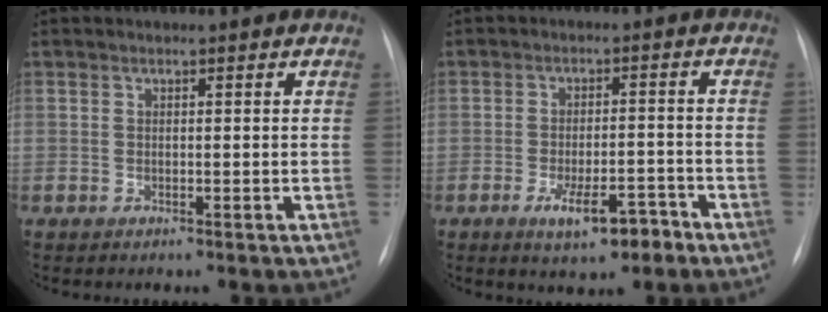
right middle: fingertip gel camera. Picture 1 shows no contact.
{"total": 6.6, "force": [-4.0, 2.0, 4.9], "torque": [-0.079, -0.002, -0.057]}